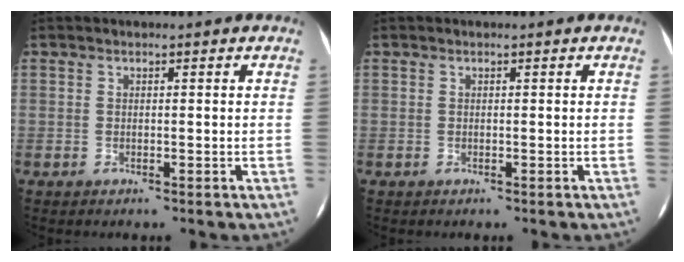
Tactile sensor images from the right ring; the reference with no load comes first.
{"total": 0.0}